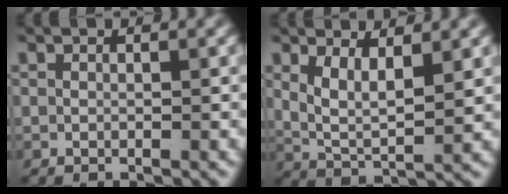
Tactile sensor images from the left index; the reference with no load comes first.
{"total": 4.8, "force": [1.4, 2.9, 3.5], "torque": [-0.078, -0.019, 0.028]}